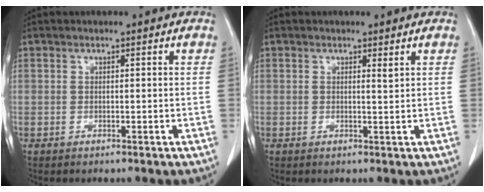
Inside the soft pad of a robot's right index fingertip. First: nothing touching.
{"total": 0.9, "force": [0.5, -0.1, 0.7], "torque": [-0.014, -0.005, 0.008]}